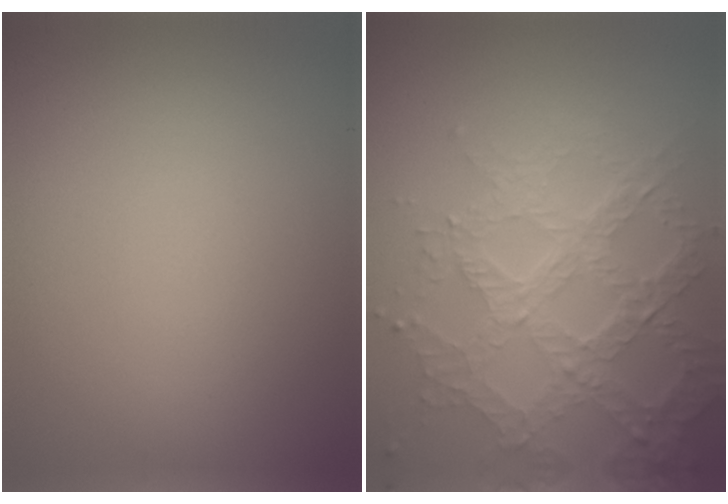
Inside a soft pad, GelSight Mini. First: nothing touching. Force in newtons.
{"total": 7.2, "press": 5.3, "slide": 4.9}